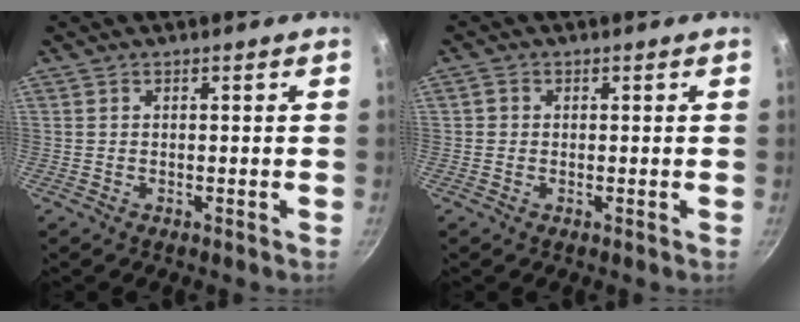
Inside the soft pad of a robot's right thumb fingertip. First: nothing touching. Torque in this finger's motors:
{"motor_torque": [-0.08, -0.59, -0.46, 0.24, -0.04]}